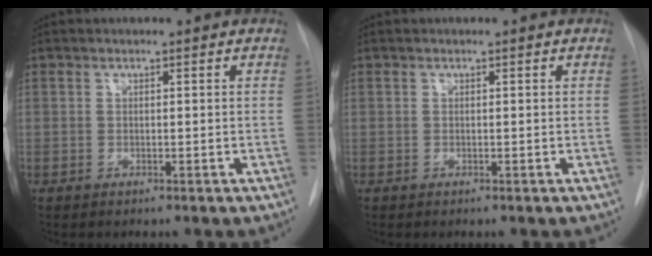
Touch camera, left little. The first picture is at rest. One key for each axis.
{"total": 0.0}